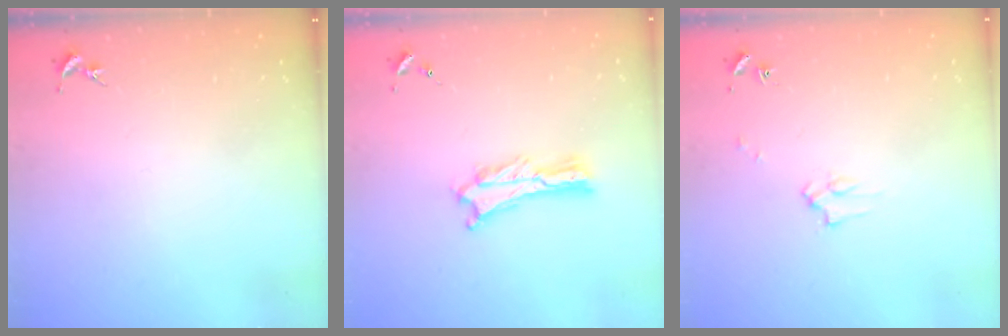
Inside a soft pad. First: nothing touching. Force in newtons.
{"total": 1.3, "press": 1.3, "slide": 0.3}
{"total": 2.2, "press": 2.2, "slide": 0.2}